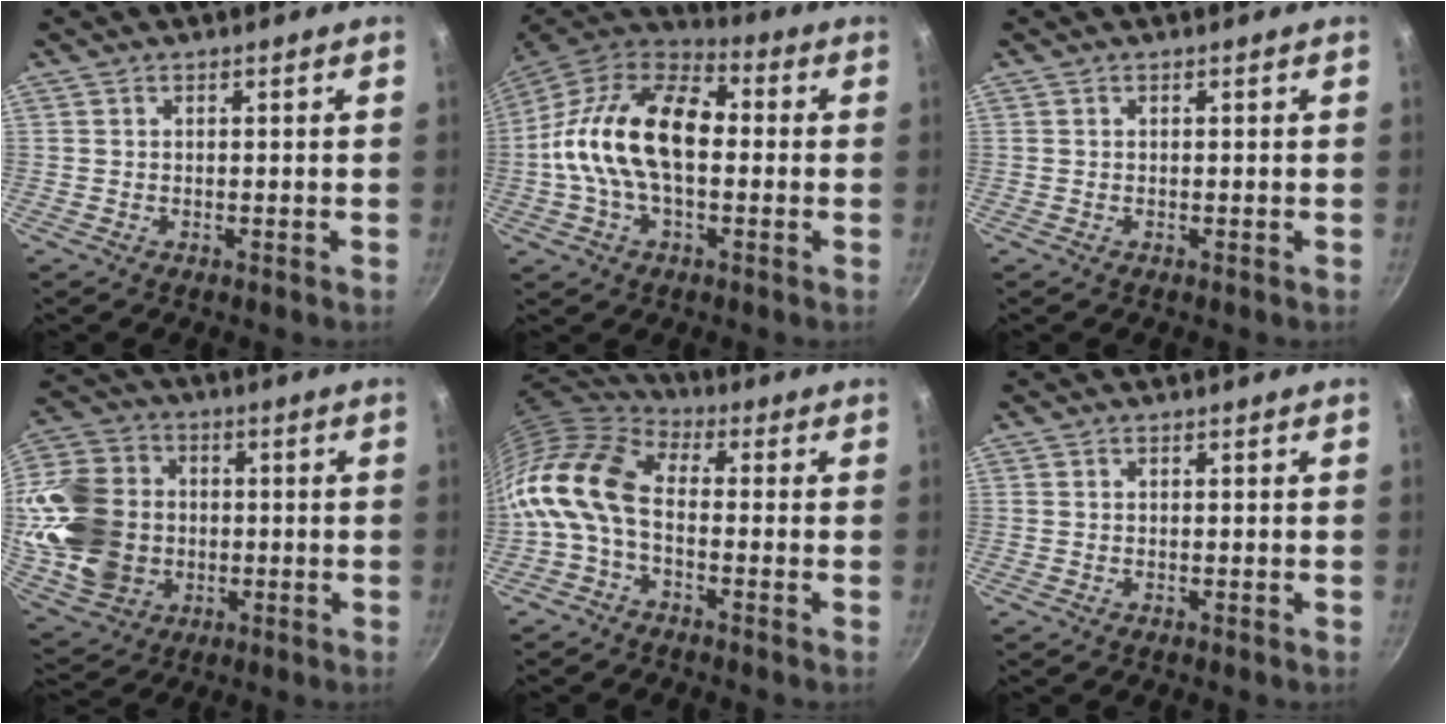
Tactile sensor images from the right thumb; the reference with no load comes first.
{"total": 20.5, "force": [-0.3, 12.3, 16.4], "torque": [-0.277, 0.038, -0.025]}
{"total": 0.0}
{"total": 20.6, "force": [-0.8, 16.8, 11.9], "torque": [-0.223, 0.023, -0.003]}
{"total": 14.0, "force": [-2.4, 8.3, 11.1], "torque": [-0.221, 0.035, -0.071]}
{"total": 0.0}